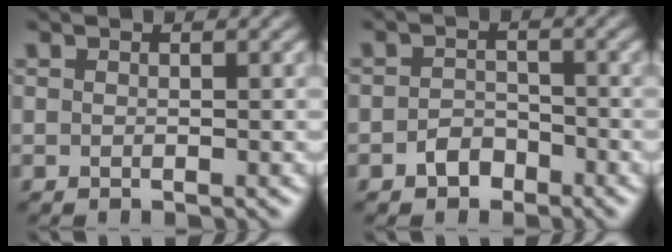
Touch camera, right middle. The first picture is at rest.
{"total": 2.1, "force": [-1.3, 1.4, 0.8], "torque": [-0.012, 0.006, -0.027]}